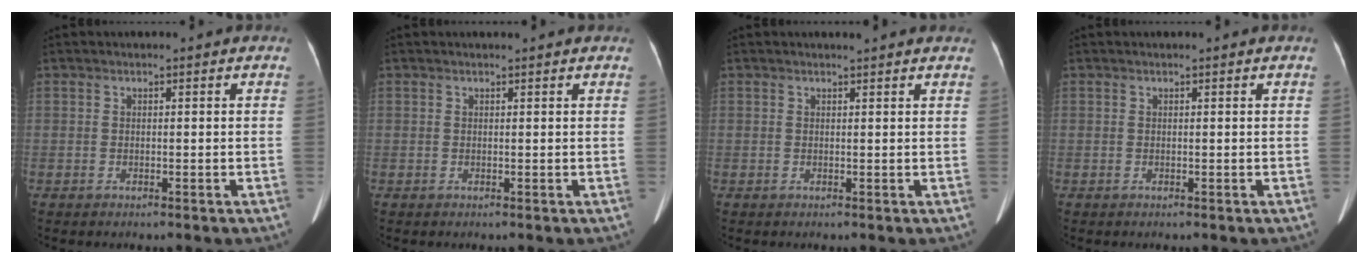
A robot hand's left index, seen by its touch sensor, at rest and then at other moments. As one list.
[{"total": 2.7, "force": [2.5, 0.2, 1.0], "torque": [-0.012, 0.016, 0.028]}, {"total": 3.6, "force": [3.3, 0.2, 1.4], "torque": [-0.020, 0.013, 0.035]}, {"total": 1.0, "force": [0.9, -0.1, 0.4], "torque": [-0.007, 0.014, 0.016]}]